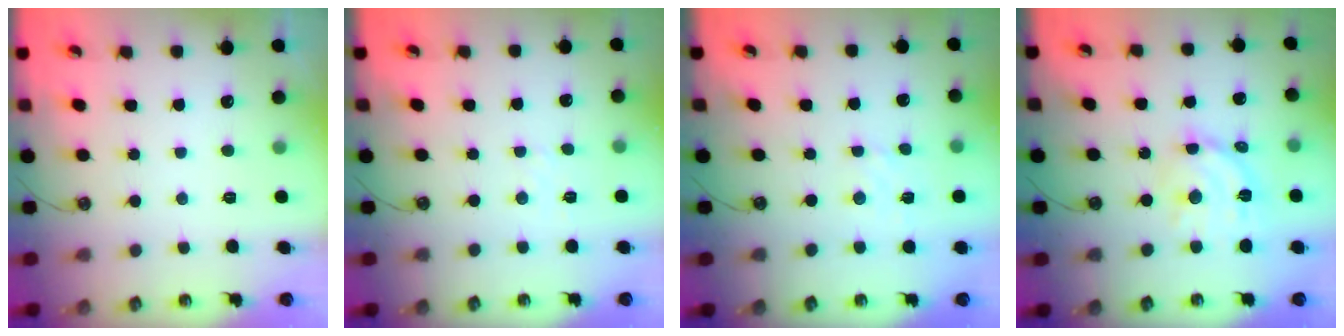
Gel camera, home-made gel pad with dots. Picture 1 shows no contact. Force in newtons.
{"total": 3.1, "press": 3.1, "slide": 0.5}
{"total": 2.8, "press": 2.8, "slide": 0.4}
{"total": 12.2, "press": 12.2, "slide": 1.0}